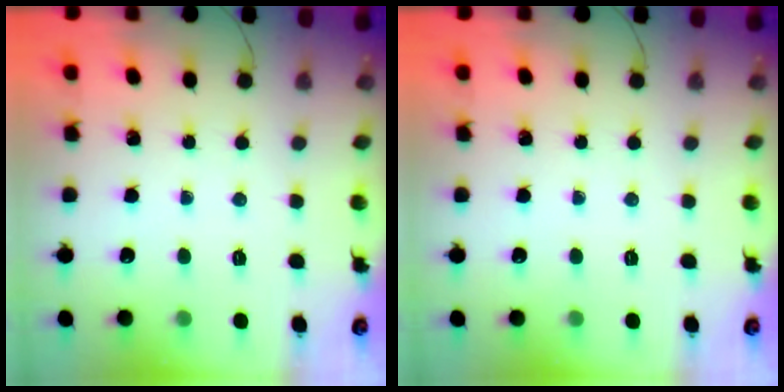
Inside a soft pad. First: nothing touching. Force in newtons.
{"total": 0.0}